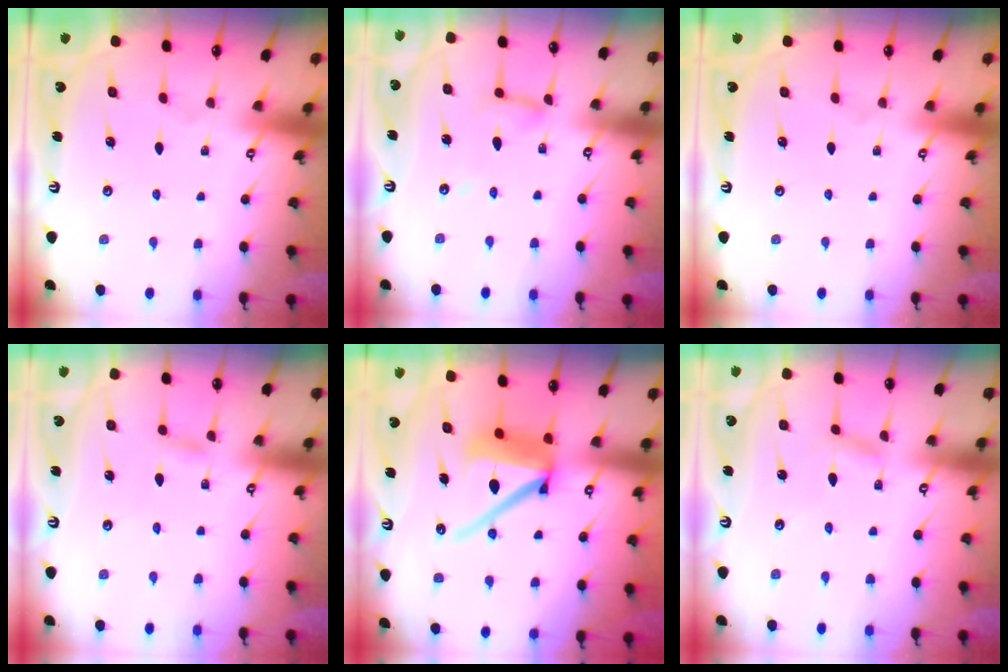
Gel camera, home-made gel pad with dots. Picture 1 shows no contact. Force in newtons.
{"total": 7.0, "press": 7.0, "slide": 0.6}
{"total": 0.0}
{"total": 2.7, "press": 2.7, "slide": 0.2}
{"total": 12.9, "press": 12.8, "slide": 1.5}
{"total": 2.5, "press": 2.5, "slide": 0.1}